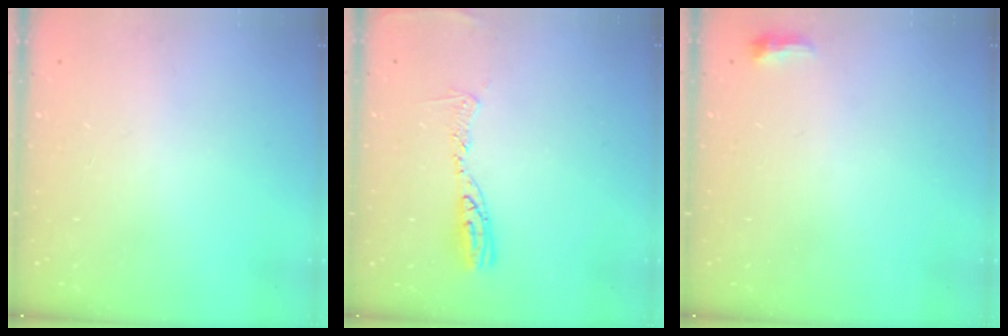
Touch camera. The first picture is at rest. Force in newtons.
{"total": 8.8, "press": 8.8, "slide": 0.9}
{"total": 3.6, "press": 3.4, "slide": 1.0}